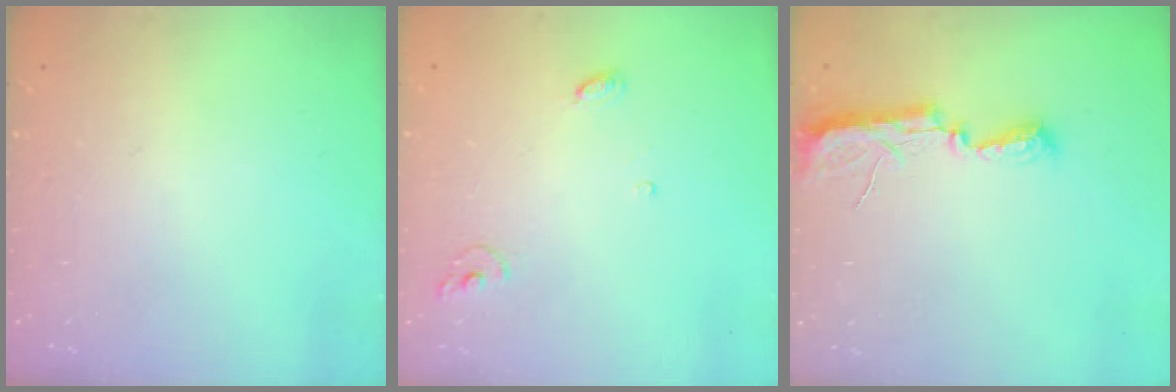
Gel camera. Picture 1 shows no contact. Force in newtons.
{"total": 3.8, "press": 3.8, "slide": 0.2}
{"total": 7.9, "press": 7.8, "slide": 0.8}